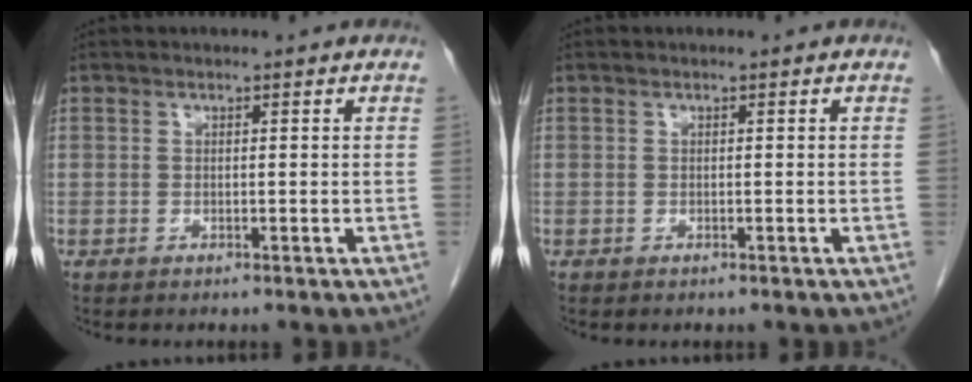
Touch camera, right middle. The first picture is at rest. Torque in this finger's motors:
{"motor_torque": [-0.45, -0.03, -0.03, 0.01]}